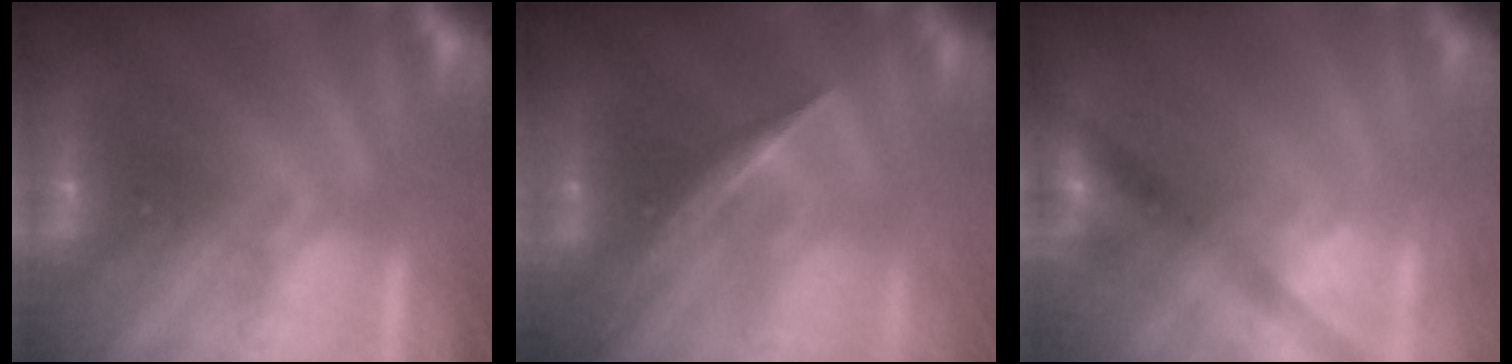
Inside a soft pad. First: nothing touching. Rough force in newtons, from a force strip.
{"total": 1.8}
{"total": 2.7}